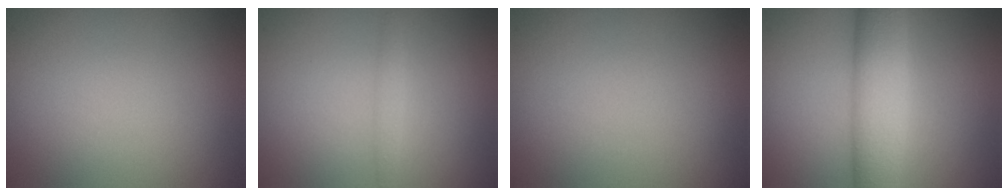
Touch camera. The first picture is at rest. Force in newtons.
{"total": 1.0, "press": 1.0, "slide": 0.1}
{"total": 0.0}
{"total": 6.9, "press": 6.9, "slide": 0.0}